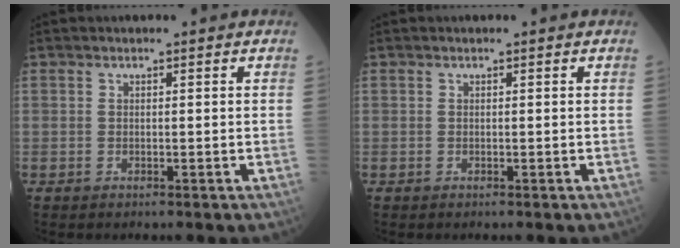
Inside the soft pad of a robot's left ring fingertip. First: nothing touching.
{"total": 0.0}